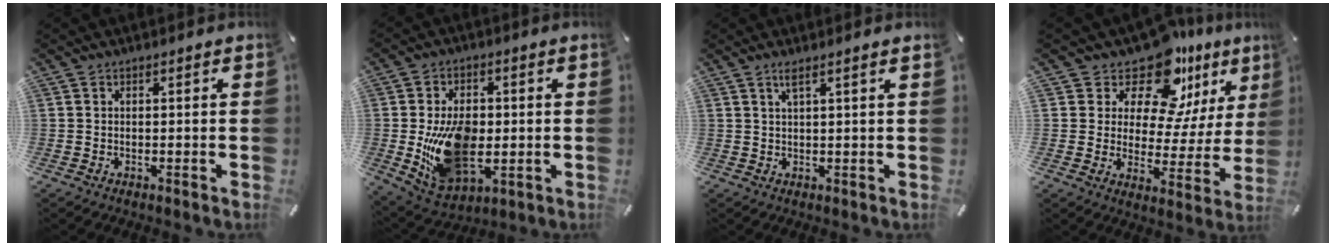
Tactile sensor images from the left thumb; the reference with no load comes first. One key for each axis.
{"total": 16.1, "fx": -1.2, "fy": 10.9, "fz": 11.8, "tx": -0.232, "ty": -0.004, "tz": -0.018}
{"total": 2.4, "fx": 1.5, "fy": -0.2, "fz": 1.9, "tx": -0.040, "ty": -0.003, "tz": 0.026}
{"total": 15.5, "fx": 12.4, "fy": 6.9, "fz": 6.2, "tx": -0.102, "ty": -0.116, "tz": 0.214}